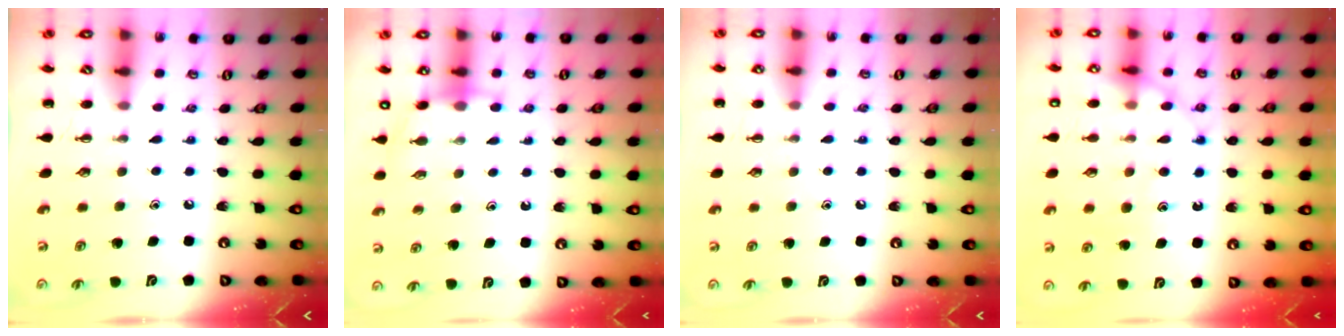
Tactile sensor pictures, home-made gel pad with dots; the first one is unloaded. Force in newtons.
{"total": 4.8, "press": 4.6, "slide": 1.2}
{"total": 5.8, "press": 5.5, "slide": 1.9}
{"total": 14.2, "press": 14.2, "slide": 0.8}